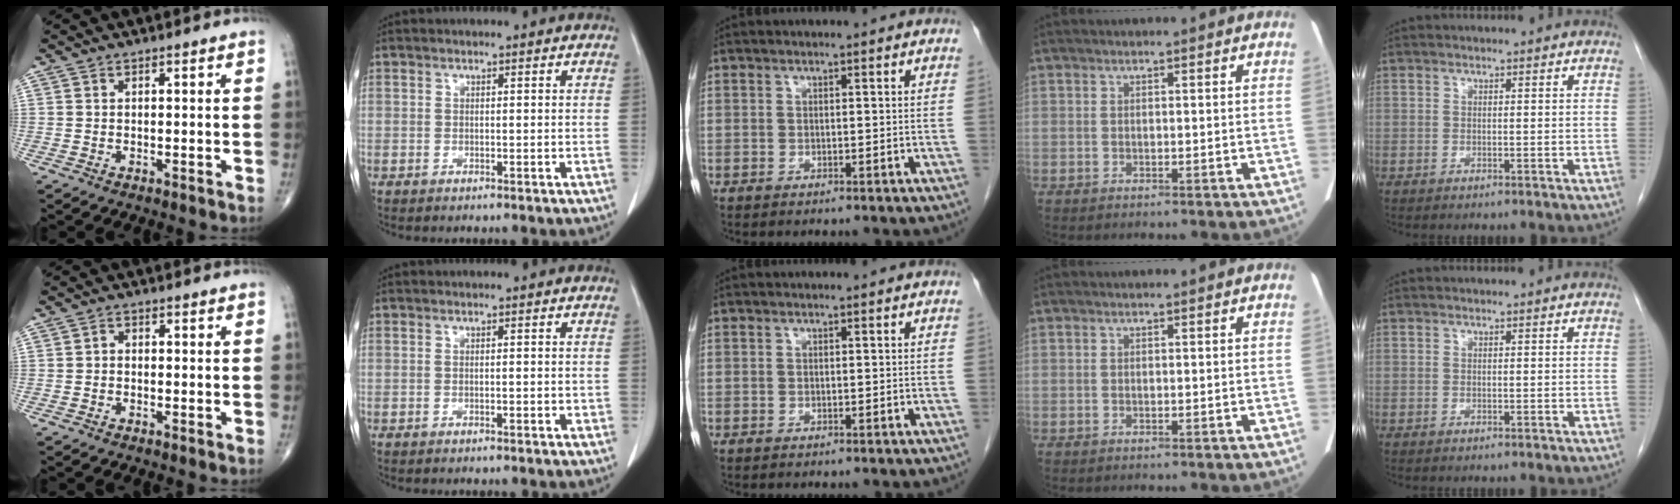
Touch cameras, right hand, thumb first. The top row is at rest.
{"thumb": {"total": 1.1, "force": [-0.4, 0.9, 0.6], "torque": [-0.004, 0.005, -0.011]}, "index": {"total": 0.8, "force": [-0.1, 0.2, 0.8], "torque": [-0.013, 0.000, 0.000]}}